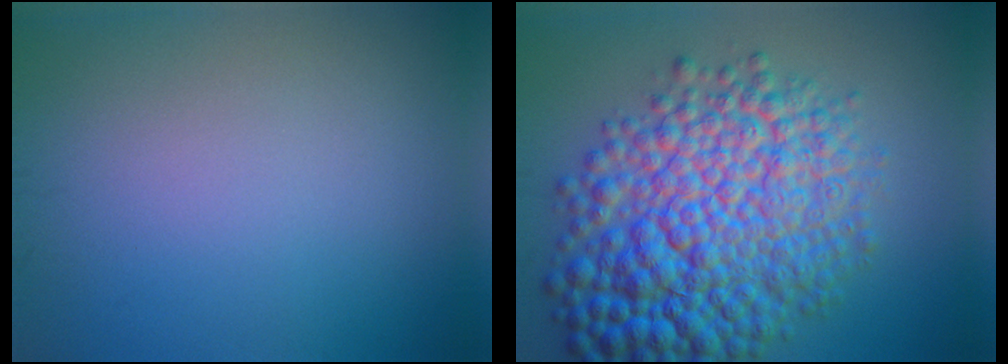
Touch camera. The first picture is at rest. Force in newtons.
{"total": 12.8, "press": 12.8, "slide": 0.2}